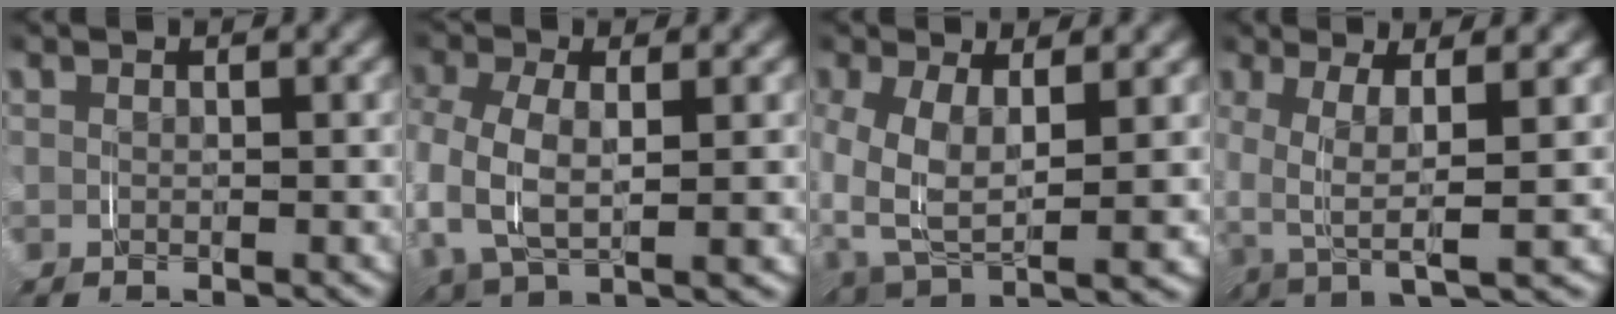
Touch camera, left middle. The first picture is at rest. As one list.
[{"total": 2.0, "force": [-0.1, 1.3, 1.6], "torque": [-0.047, -0.008, -0.002]}, {"total": 2.6, "force": [0.7, 1.3, 2.2], "torque": [-0.050, -0.020, 0.014]}, {"total": 2.8, "force": [1.5, 0.2, 2.4], "torque": [-0.036, 0.006, 0.022]}]